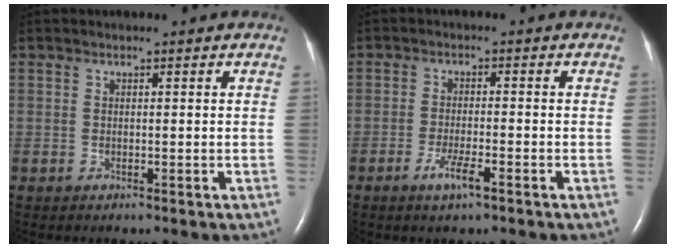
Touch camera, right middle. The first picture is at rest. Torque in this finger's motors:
{"motor_torque": [0.61, -0.35, 0.06, 0.03]}